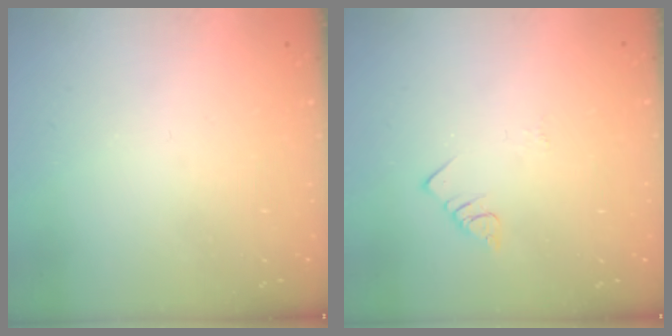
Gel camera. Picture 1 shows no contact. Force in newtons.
{"total": 1.8, "press": 1.8, "slide": 0.3}